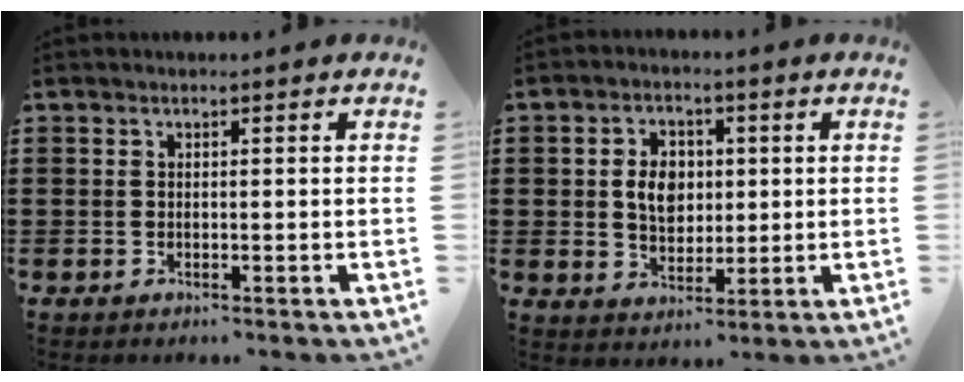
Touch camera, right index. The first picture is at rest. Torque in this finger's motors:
{"motor_torque": [1.21, 0.93, 0.42, 0.08]}